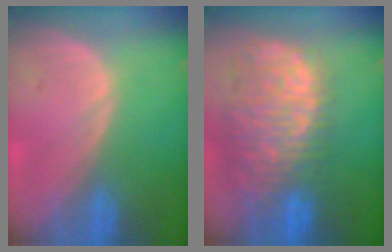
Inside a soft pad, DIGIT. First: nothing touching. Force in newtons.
{"total": 13.3, "press": 11.0, "slide": 7.5}